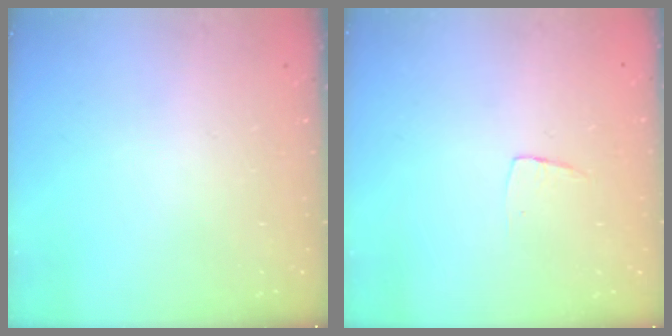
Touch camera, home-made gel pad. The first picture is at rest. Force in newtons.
{"total": 3.8, "press": 3.7, "slide": 0.3}